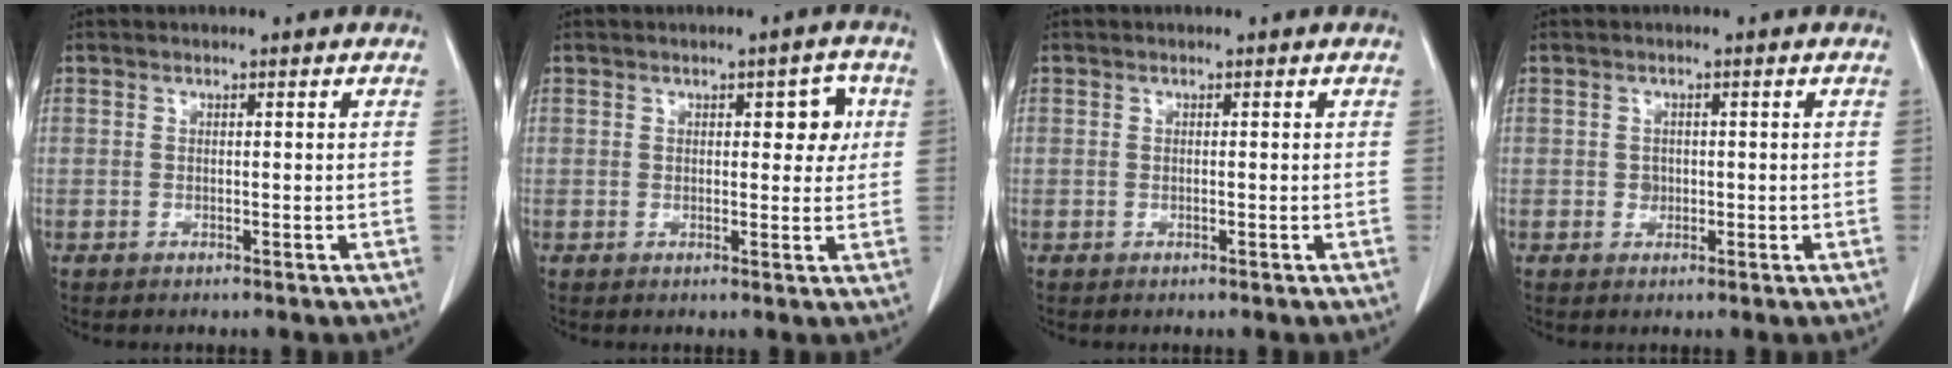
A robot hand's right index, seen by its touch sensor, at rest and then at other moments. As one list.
[{"total": 4.0, "force": [1.1, 2.0, 3.3], "torque": [-0.032, 0.009, 0.013]}, {"total": 0.0}, {"total": 1.3, "force": [-0.1, 1.1, 0.5], "torque": [-0.011, 0.002, 0.002]}]